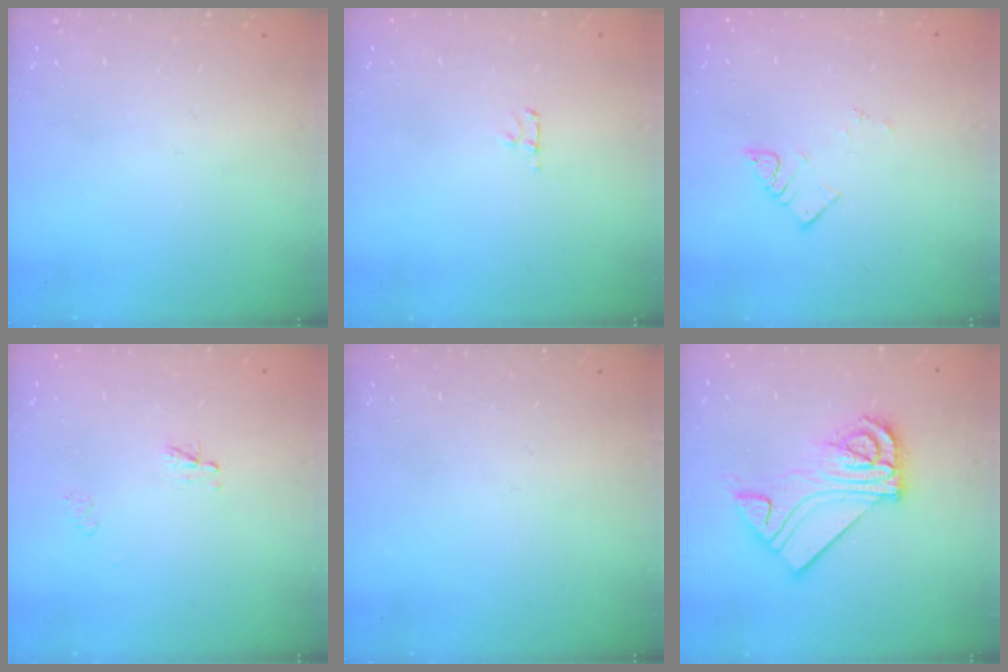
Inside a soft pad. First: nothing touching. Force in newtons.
{"total": 3.1, "press": 3.1, "slide": 0.4}
{"total": 4.1, "press": 4.1, "slide": 0.2}
{"total": 2.3, "press": 2.2, "slide": 0.2}
{"total": 0.0}
{"total": 13.3, "press": 13.3, "slide": 1.3}